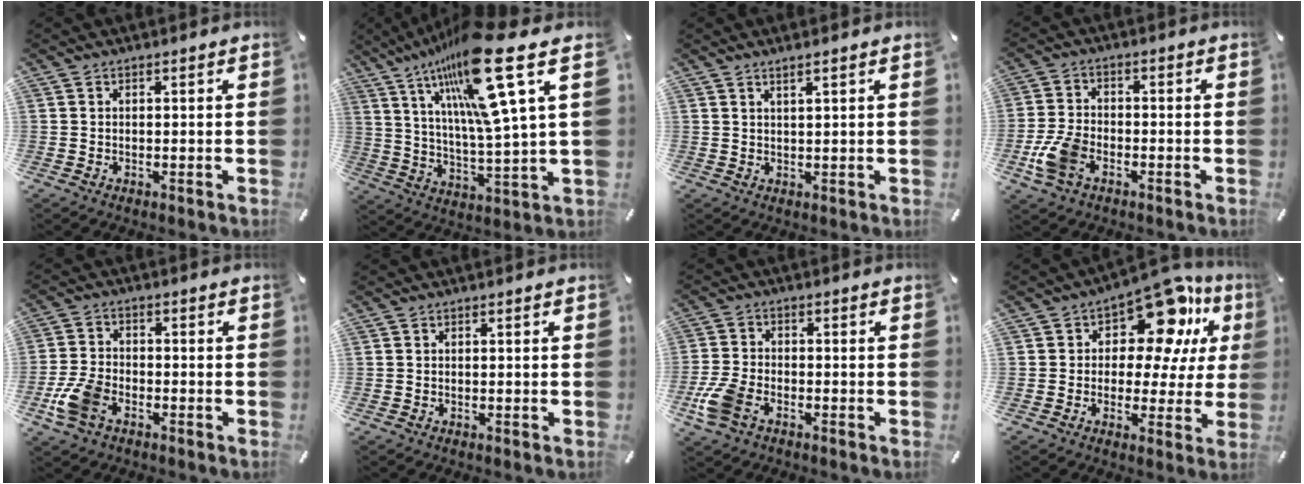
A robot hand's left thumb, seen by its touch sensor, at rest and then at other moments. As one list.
[{"total": 22.0, "force": [13.7, 3.0, 17.0], "torque": [-0.317, -0.082, 0.206]}, {"total": 1.8, "force": [1.3, -0.2, 1.2], "torque": [-0.024, -0.002, 0.022]}, {"total": 7.7, "force": [-3.6, 4.8, 4.8], "torque": [-0.113, 0.011, -0.067]}, {"total": 7.8, "force": [-4.0, 4.7, 4.7], "torque": [-0.109, 0.012, -0.075]}, {"total": 0.0}, {"total": 7.1, "force": [-3.7, 3.9, 4.6], "torque": [-0.115, 0.005, -0.073]}, {"total": 14.6, "force": [8.9, 7.2, 9.0], "torque": [-0.127, -0.072, 0.152]}]